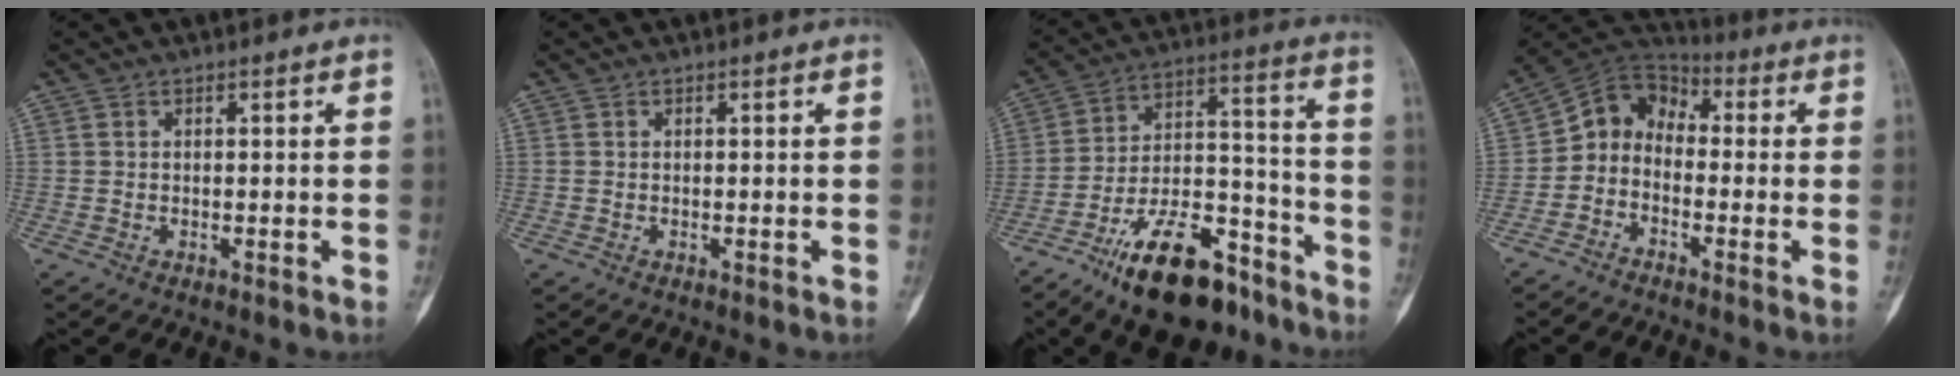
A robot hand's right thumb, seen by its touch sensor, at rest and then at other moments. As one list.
[{"total": 0.0}, {"total": 20.4, "force": [-13.8, 8.5, 12.4], "torque": [-0.201, 0.095, -0.229]}, {"total": 8.0, "force": [-1.9, 6.4, 4.4], "torque": [-0.061, 0.053, -0.057]}]